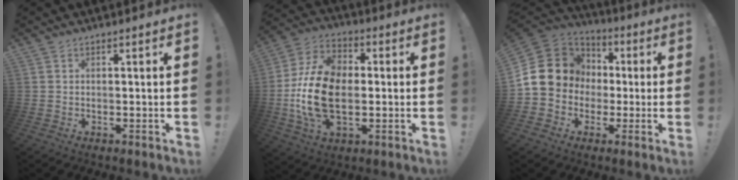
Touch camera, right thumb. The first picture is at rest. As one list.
[{"total": 19.6, "force": [-2.4, 12.7, 14.7], "torque": [-0.284, 0.011, -0.038]}, {"total": 16.0, "force": [1.4, 14.4, 6.8], "torque": [-0.099, 0.011, 0.049]}]